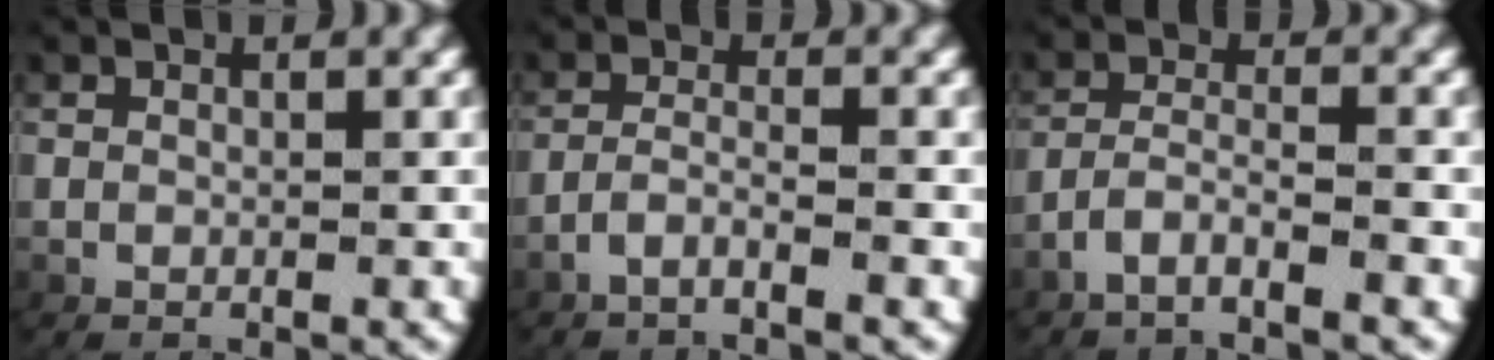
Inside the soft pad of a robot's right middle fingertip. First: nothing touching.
{"total": 2.3, "force": [-1.8, 0.0, 1.4], "torque": [-0.037, -0.008, -0.031]}
{"total": 3.2, "force": [-2.6, 0.4, 1.7], "torque": [-0.042, -0.008, -0.044]}